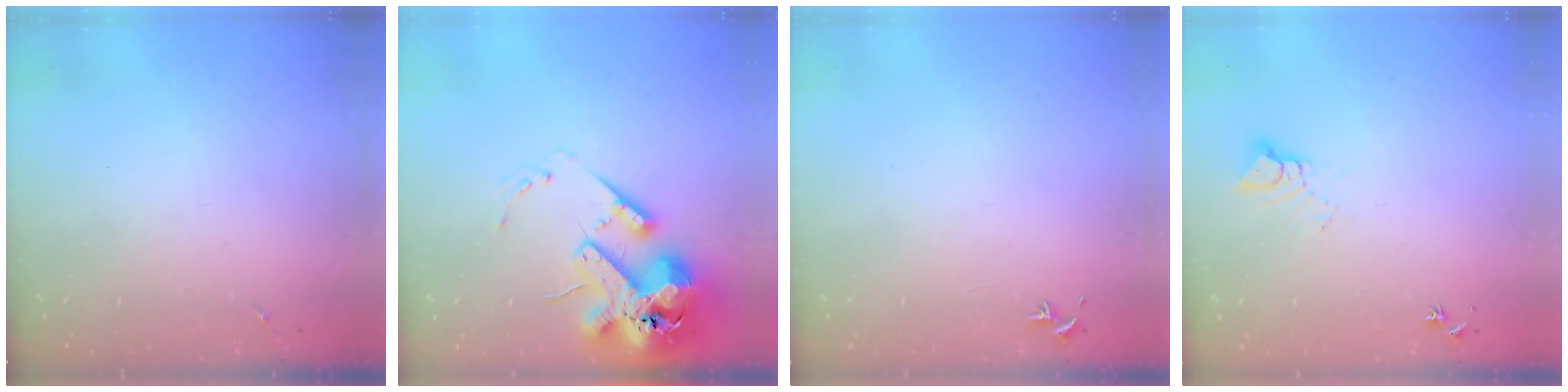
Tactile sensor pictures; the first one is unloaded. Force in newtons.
{"total": 18.6, "press": 18.4, "slide": 3.2}
{"total": 0.8, "press": 0.7, "slide": 0.3}
{"total": 5.1, "press": 5.1, "slide": 0.4}